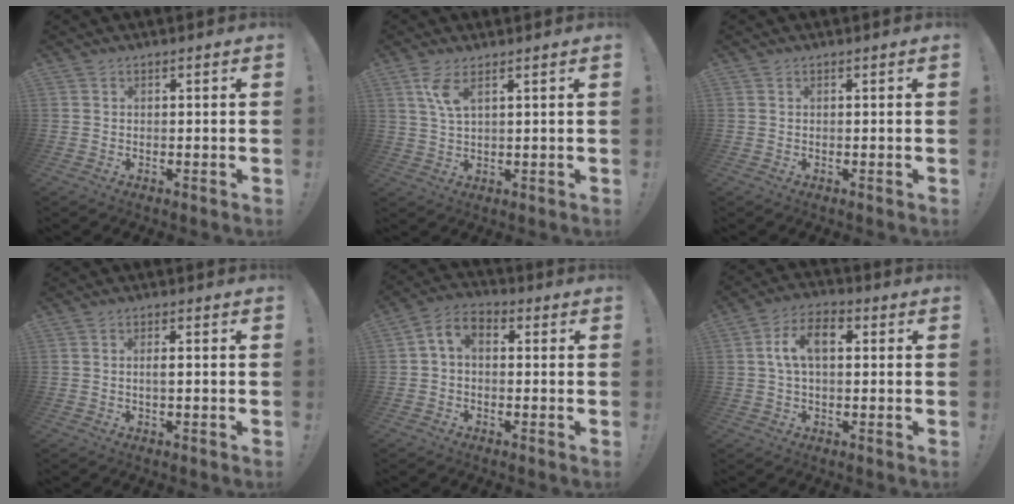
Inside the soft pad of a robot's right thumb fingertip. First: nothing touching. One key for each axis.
{"total": 5.4, "fx": 2.8, "fy": 1.6, "fz": 4.3, "tx": -0.082, "ty": -0.007, "tz": 0.048}
{"total": 0.0}
{"total": 1.9, "fx": -0.3, "fy": 0.3, "fz": 1.9, "tx": -0.034, "ty": 0.001, "tz": -0.007}
{"total": 5.2, "fx": 0.1, "fy": 3.4, "fz": 4.0, "tx": -0.081, "ty": 0.007, "tz": 0.003}
{"total": 9.2, "fx": 1.4, "fy": 5.1, "fz": 7.5, "tx": -0.140, "ty": 0.016, "tz": 0.026}